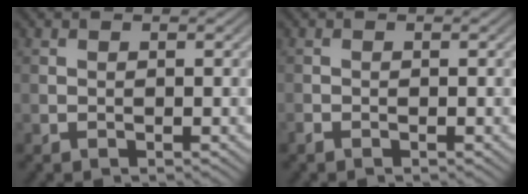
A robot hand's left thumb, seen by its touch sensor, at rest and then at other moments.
{"total": 0.5, "force": [-0.5, 0.1, 0.2], "torque": [-0.002, -0.001, -0.010]}